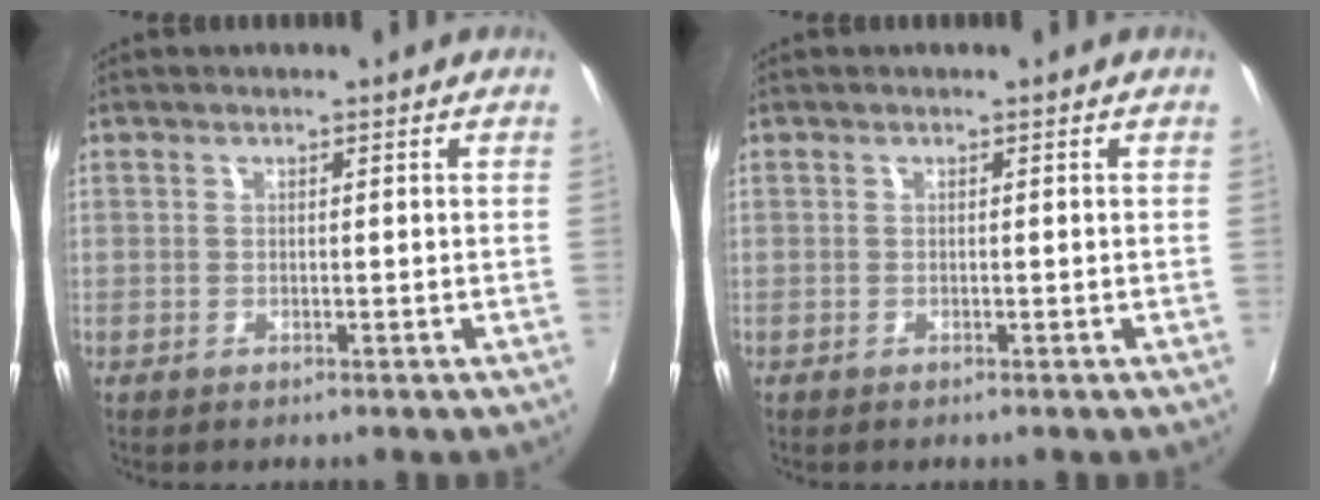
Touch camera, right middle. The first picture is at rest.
{"total": 0.0}